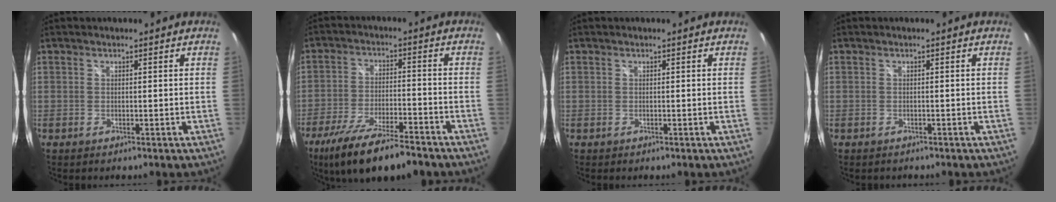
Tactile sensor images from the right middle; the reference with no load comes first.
{"total": 15.9, "force": [-12.2, 3.5, 9.5], "torque": [-0.196, -0.035, -0.205]}
{"total": 0.0}
{"total": 0.8, "force": [-0.7, 0.4, 0.1], "torque": [-0.007, -0.001, -0.009]}